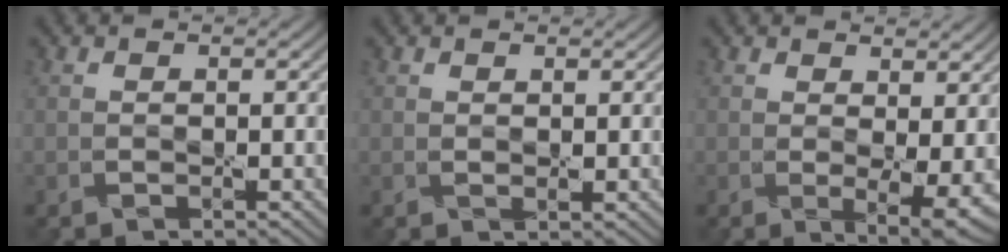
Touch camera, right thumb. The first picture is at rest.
{"total": 0.7, "force": [0.5, 0.2, 0.5], "torque": [-0.009, -0.002, 0.010]}
{"total": 4.2, "force": [0.9, 1.2, 3.9], "torque": [-0.067, -0.014, 0.020]}